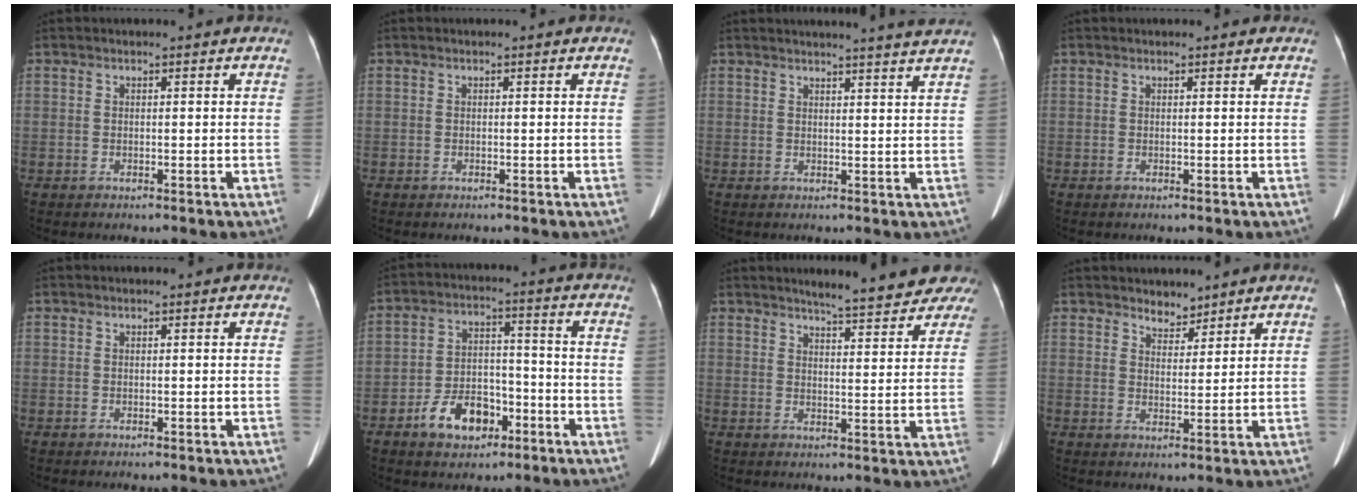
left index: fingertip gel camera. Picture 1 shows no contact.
{"total": 0.0}
{"total": 8.4, "force": [7.8, -1.4, 2.9], "torque": [-0.033, -0.008, 0.078]}
{"total": 0.7, "force": [0.6, 0.3, 0.2], "torque": [-0.005, 0.008, 0.006]}
{"total": 0.0}
{"total": 8.6, "force": [-4.8, 5.2, 4.9], "torque": [-0.095, 0.019, -0.075]}
{"total": 10.6, "force": [9.6, 1.3, 4.3], "torque": [-0.046, -0.002, 0.104]}
{"total": 2.9, "force": [2.6, 1.2, 0.3], "torque": [-0.003, 0.001, 0.043]}